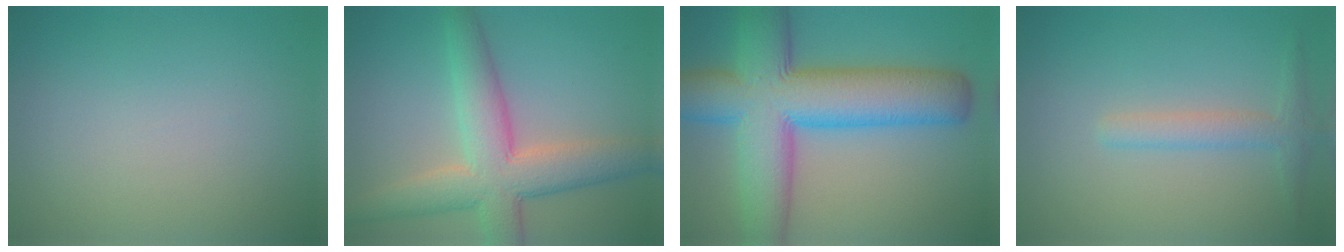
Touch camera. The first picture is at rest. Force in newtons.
{"total": 7.5, "press": 7.5, "slide": 0.4}
{"total": 13.4, "press": 13.4, "slide": 0.3}
{"total": 2.2, "press": 2.2, "slide": 0.1}